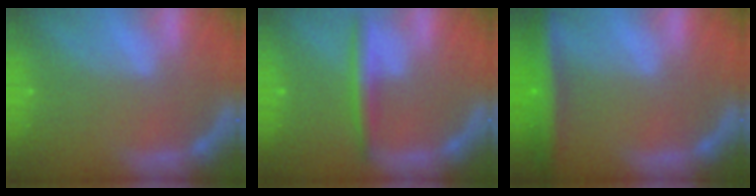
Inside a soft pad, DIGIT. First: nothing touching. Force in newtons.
{"total": 3.0}
{"total": 6.0}